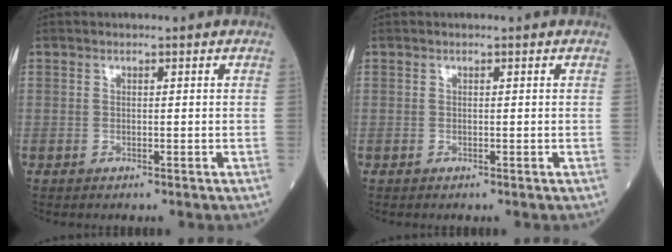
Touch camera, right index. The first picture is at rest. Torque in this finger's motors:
{"motor_torque": [0.01, 0.00, 0.00, 0.00]}